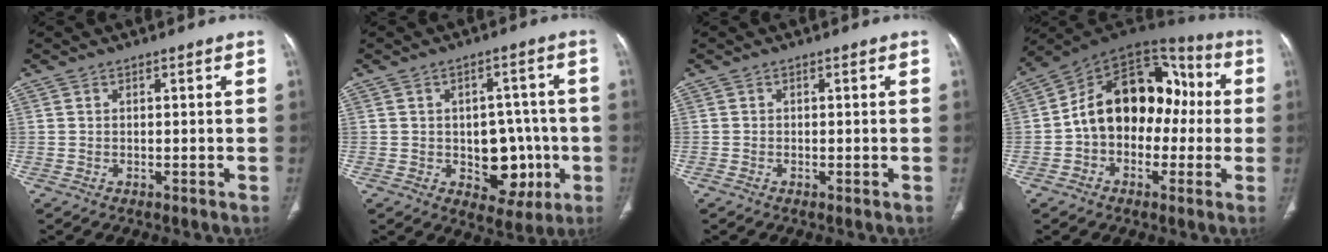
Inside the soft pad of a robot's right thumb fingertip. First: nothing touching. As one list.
[{"total": 10.4, "force": [-2.2, 7.3, 7.2], "torque": [-0.045, 0.016, -0.016]}, {"total": 0.6, "force": [-0.3, 0.3, 0.5], "torque": [-0.012, -0.002, -0.007]}, {"total": 18.5, "force": [-0.5, 13.0, 13.2], "torque": [-0.160, 0.058, -0.019]}]